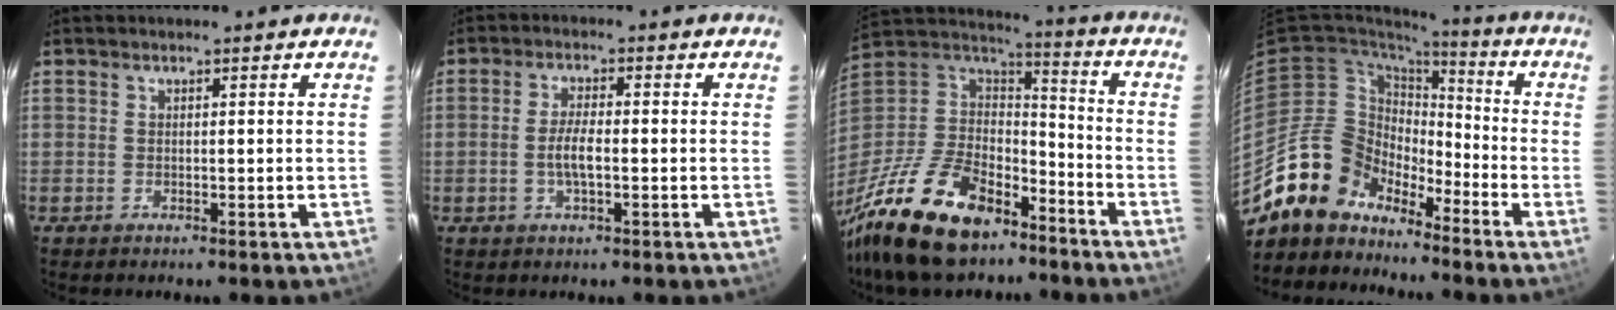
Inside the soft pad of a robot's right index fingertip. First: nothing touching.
{"total": 3.9, "force": [-0.9, 0.7, 3.7], "torque": [-0.075, 0.000, -0.018]}
{"total": 26.4, "force": [-18.3, 12.5, 14.4], "torque": [-0.311, -0.006, -0.301]}
{"total": 12.7, "force": [-10.7, 6.8, 0.8], "torque": [-0.026, 0.036, -0.202]}